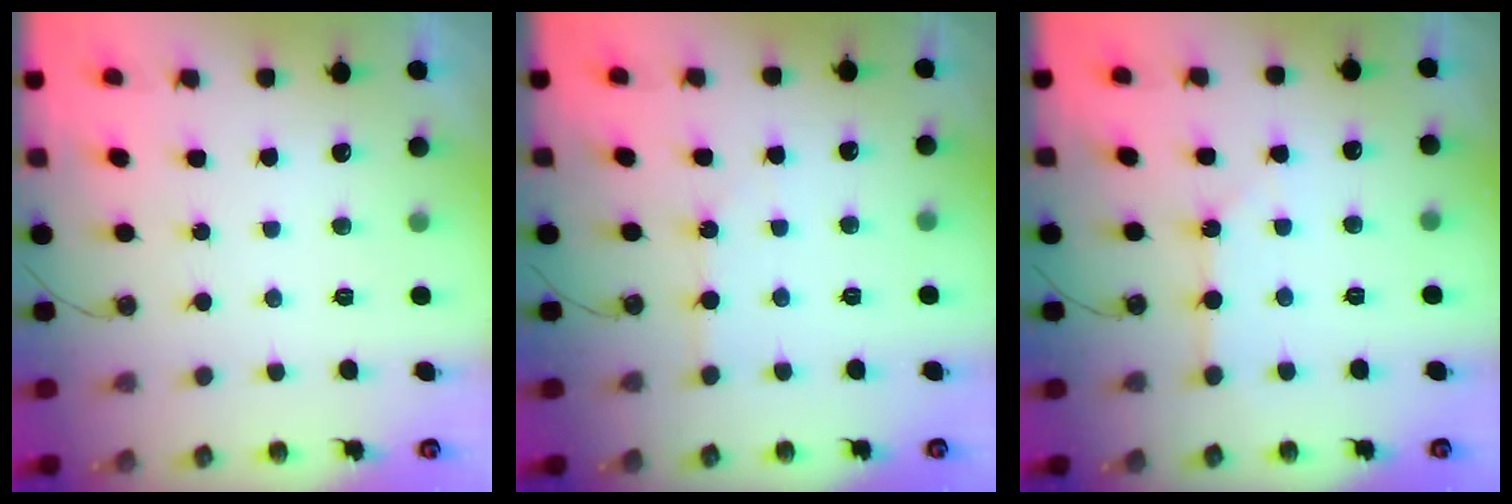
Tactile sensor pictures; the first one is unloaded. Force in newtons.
{"total": 2.7, "press": 2.7, "slide": 0.4}
{"total": 2.2, "press": 2.2, "slide": 0.4}